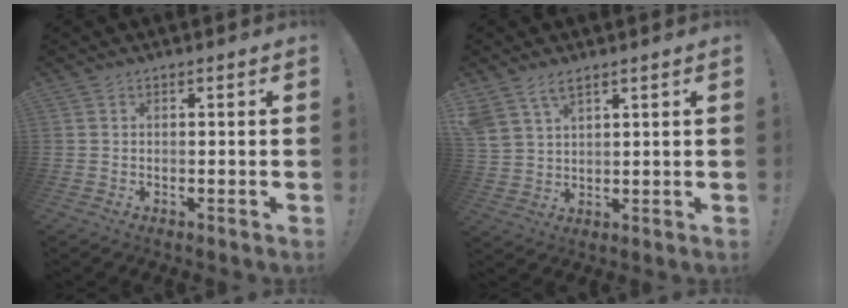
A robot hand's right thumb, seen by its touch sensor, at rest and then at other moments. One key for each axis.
{"total": 6.1, "fx": 4.2, "fy": 3.2, "fz": 3.1, "tx": -0.066, "ty": -0.010, "tz": 0.085}